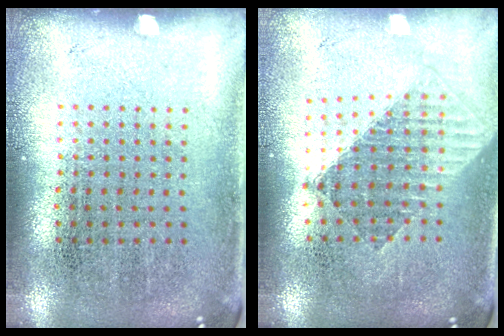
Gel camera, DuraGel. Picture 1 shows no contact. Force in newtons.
{"total": 1.5, "press": 1.3, "slide": 0.8}